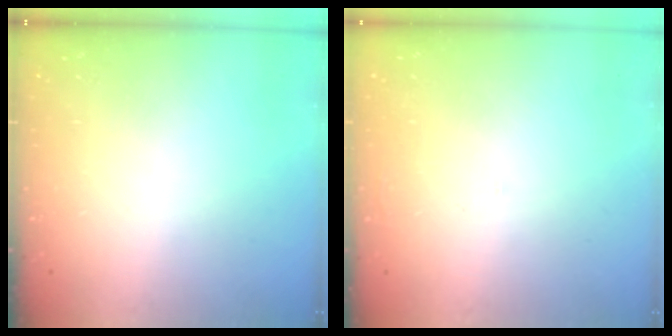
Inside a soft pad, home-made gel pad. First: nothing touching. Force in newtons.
{"total": 1.7, "press": 1.6, "slide": 0.1}